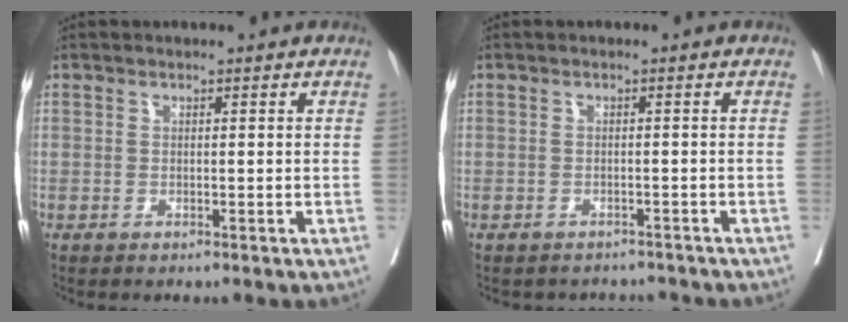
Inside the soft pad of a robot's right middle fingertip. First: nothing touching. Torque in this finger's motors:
{"motor_torque": [0.00, -0.07, -0.01, 0.00]}